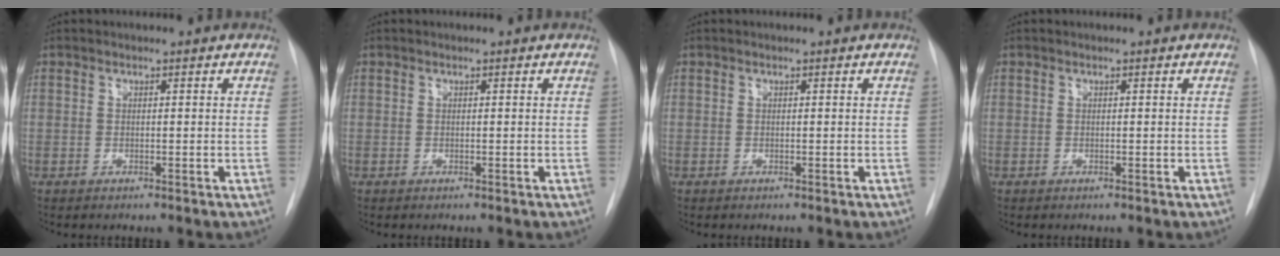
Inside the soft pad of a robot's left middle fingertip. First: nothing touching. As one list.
[{"total": 0.0}, {"total": 0.0}, {"total": 0.0}]